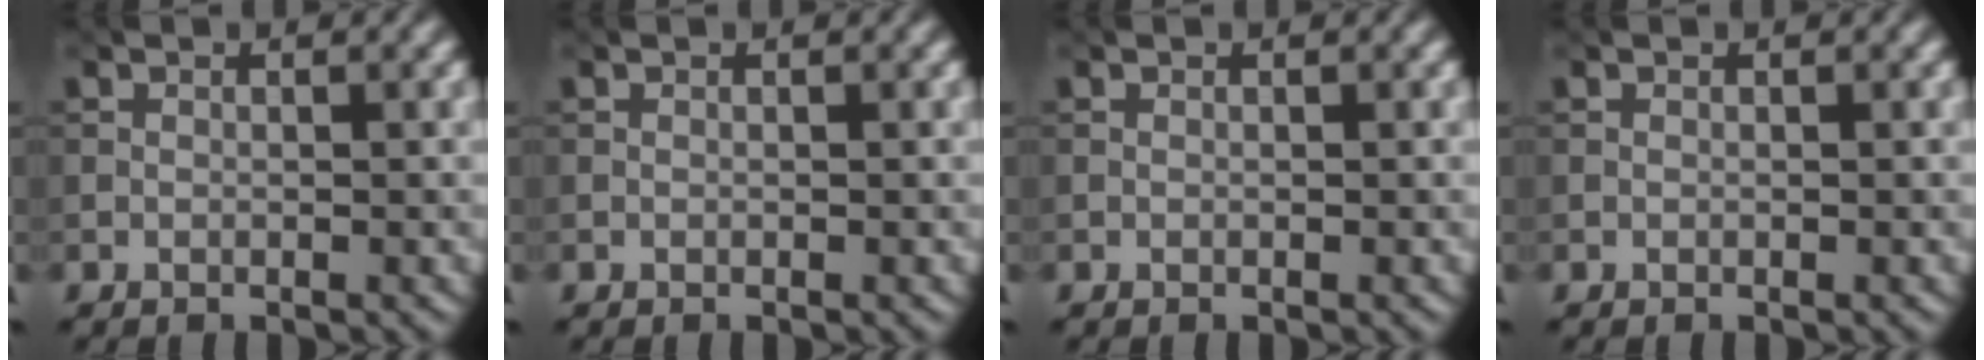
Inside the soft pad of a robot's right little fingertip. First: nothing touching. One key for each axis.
{"total": 0.0}
{"total": 0.0}
{"total": 0.0}